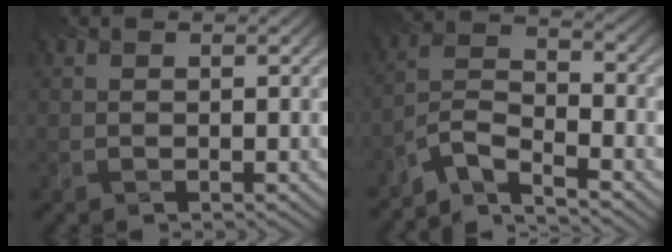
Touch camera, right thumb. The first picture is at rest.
{"total": 6.1, "force": [-5.9, 0.2, 1.4], "torque": [-0.023, -0.002, -0.131]}